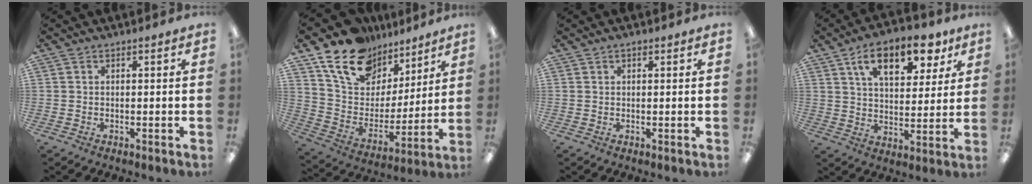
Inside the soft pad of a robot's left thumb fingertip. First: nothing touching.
{"total": 17.5, "force": [11.6, 11.5, 6.3], "torque": [-0.130, -0.064, 0.218]}
{"total": 0.7, "force": [0.5, 0.2, 0.5], "torque": [-0.010, 0.001, 0.009]}
{"total": 14.7, "force": [8.5, 7.2, 9.6], "torque": [-0.139, -0.025, 0.144]}